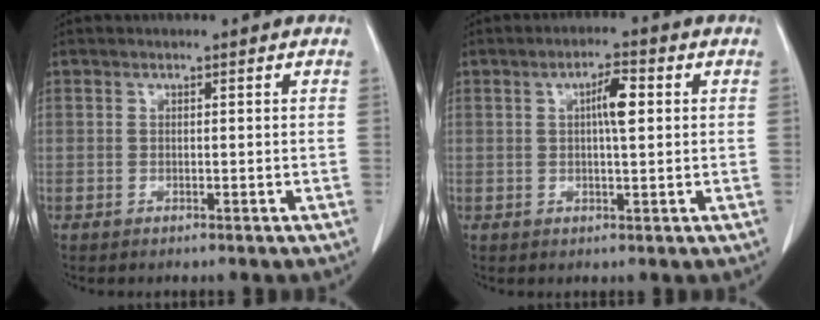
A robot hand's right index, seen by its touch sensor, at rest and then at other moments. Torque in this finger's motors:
{"motor_torque": [0.37, 0.33, 0.14, 0.06]}